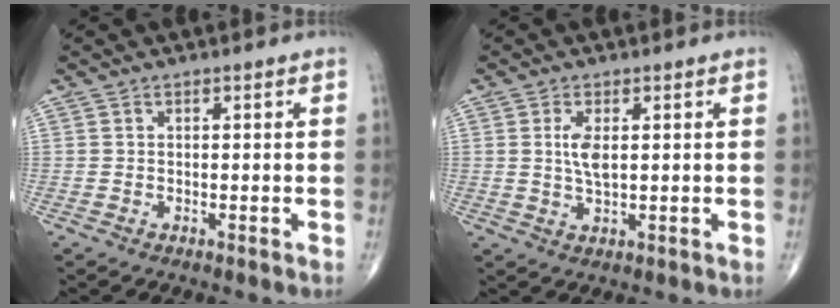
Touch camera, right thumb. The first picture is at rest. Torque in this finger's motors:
{"motor_torque": [0.51, 0.49, 0.37, -0.05, 0.02]}